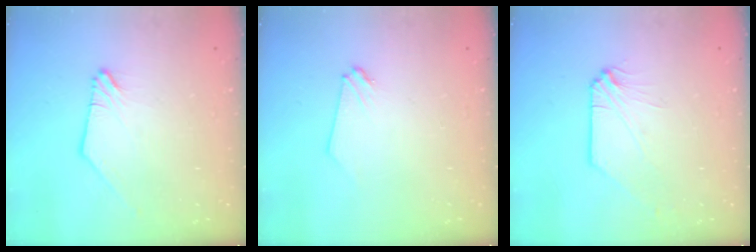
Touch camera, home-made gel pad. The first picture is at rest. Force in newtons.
{"total": 0.0}
{"total": 0.7, "press": 0.7, "slide": 0.0}